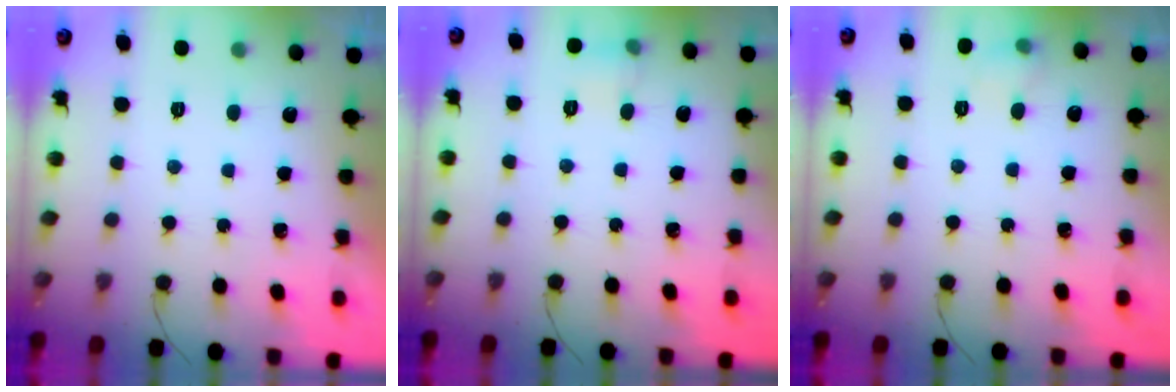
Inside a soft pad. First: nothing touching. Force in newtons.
{"total": 4.3, "press": 3.9, "slide": 1.7}
{"total": 5.7, "press": 5.4, "slide": 2.0}